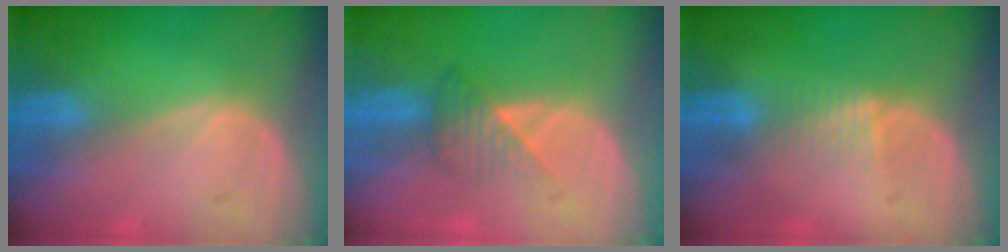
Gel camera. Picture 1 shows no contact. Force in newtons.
{"total": 3.3, "press": 3.2, "slide": 1.0}
{"total": 1.9, "press": 1.9, "slide": 0.2}